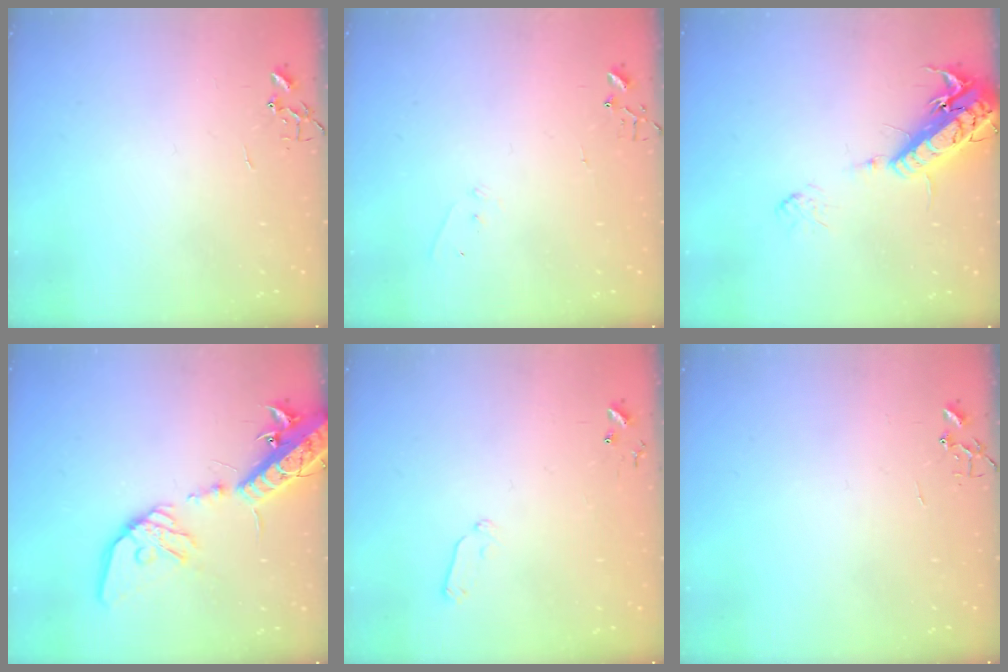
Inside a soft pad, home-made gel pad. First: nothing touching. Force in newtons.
{"total": 4.0, "press": 4.0, "slide": 0.2}
{"total": 16.4, "press": 15.9, "slide": 3.8}
{"total": 19.7, "press": 19.2, "slide": 4.1}
{"total": 6.0, "press": 5.9, "slide": 1.0}
{"total": 0.0}